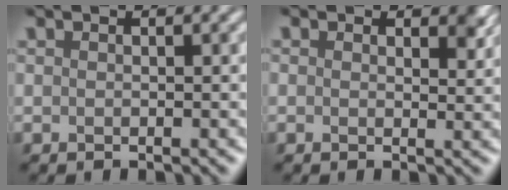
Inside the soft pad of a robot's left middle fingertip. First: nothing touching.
{"total": 1.8, "force": [0.9, 1.1, 1.0], "torque": [-0.011, -0.006, 0.011]}